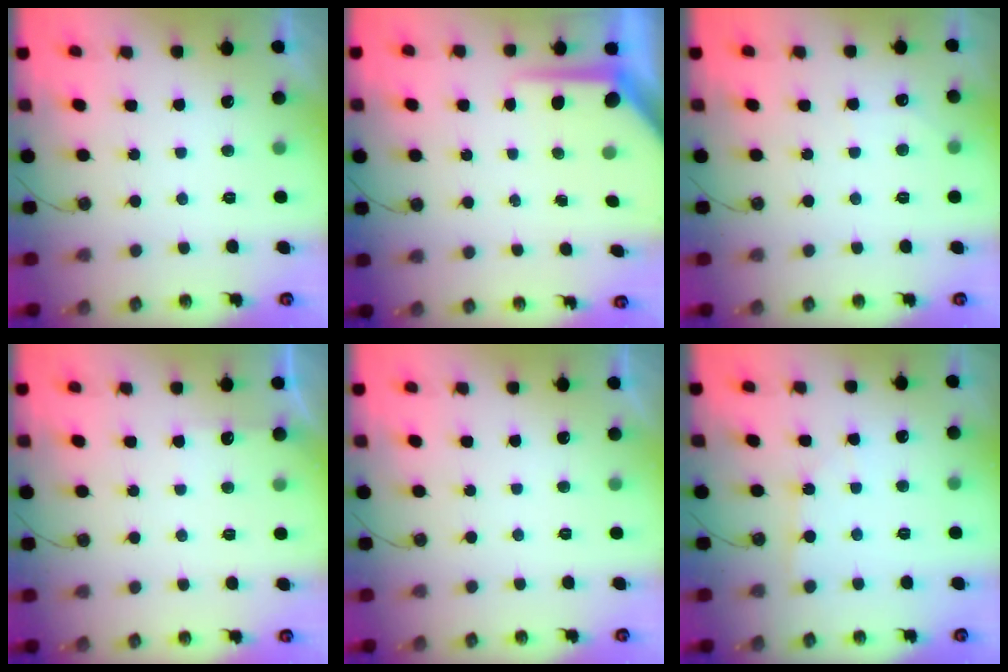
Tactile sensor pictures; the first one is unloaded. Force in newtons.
{"total": 8.1, "press": 8.1, "slide": 0.9}
{"total": 2.8, "press": 2.8, "slide": 0.4}
{"total": 3.2, "press": 3.2, "slide": 0.4}
{"total": 0.0}
{"total": 3.2, "press": 3.2, "slide": 0.3}